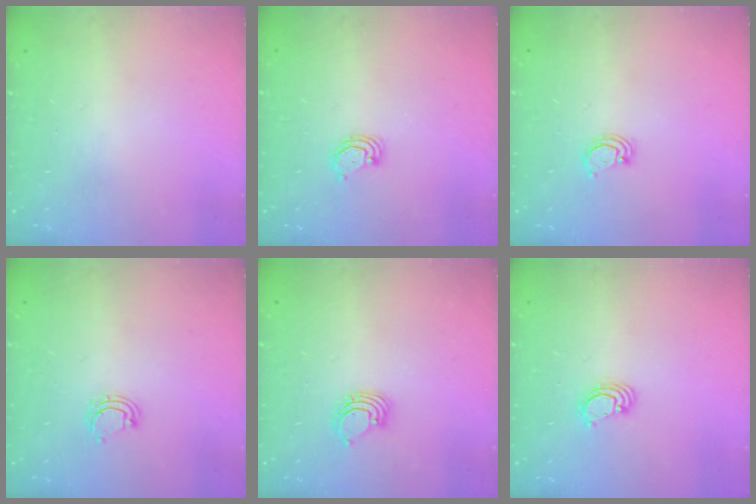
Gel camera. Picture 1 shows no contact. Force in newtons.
{"total": 2.9, "press": 2.9, "slide": 0.2}
{"total": 2.5, "press": 2.4, "slide": 0.2}
{"total": 4.7, "press": 4.6, "slide": 0.3}
{"total": 2.6, "press": 2.6, "slide": 0.2}
{"total": 3.6, "press": 3.6, "slide": 0.4}